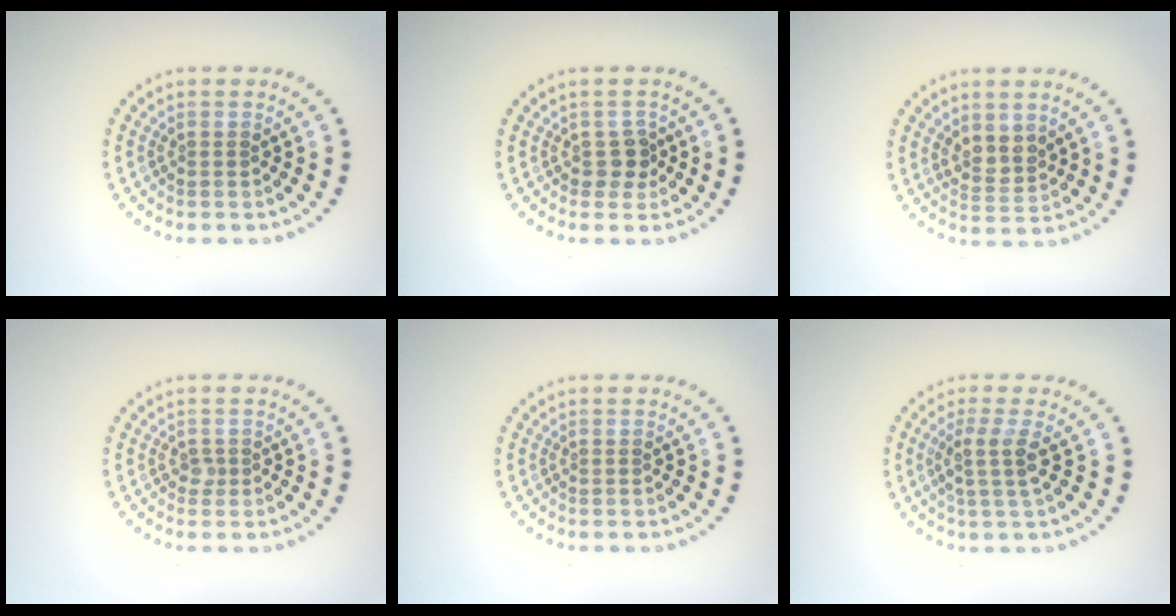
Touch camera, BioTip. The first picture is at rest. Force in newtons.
{"total": 1.7, "press": 1.5, "slide": 0.9}
{"total": 2.3, "press": 1.9, "slide": 1.2}
{"total": 0.8, "press": 0.6, "slide": 0.5}
{"total": 0.0}
{"total": 2.3, "press": 1.9, "slide": 1.4}